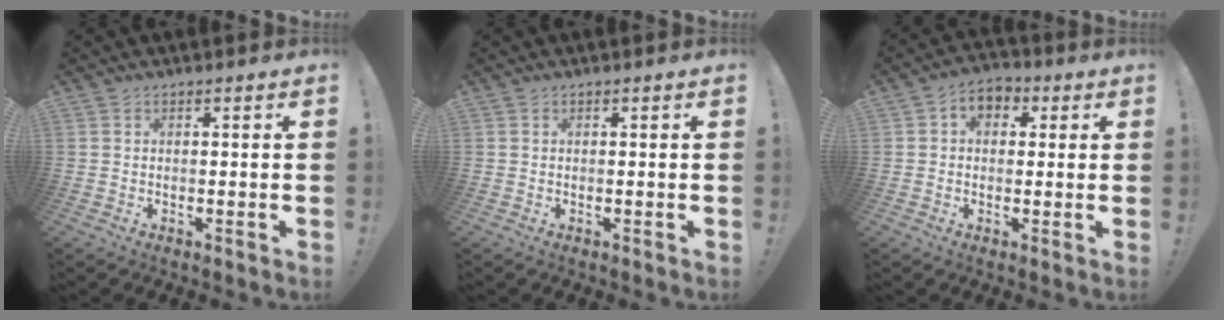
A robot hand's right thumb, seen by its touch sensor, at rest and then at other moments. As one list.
[{"total": 0.0}, {"total": 5.8, "force": [1.1, 4.7, 3.1], "torque": [-0.041, 0.004, 0.023]}]